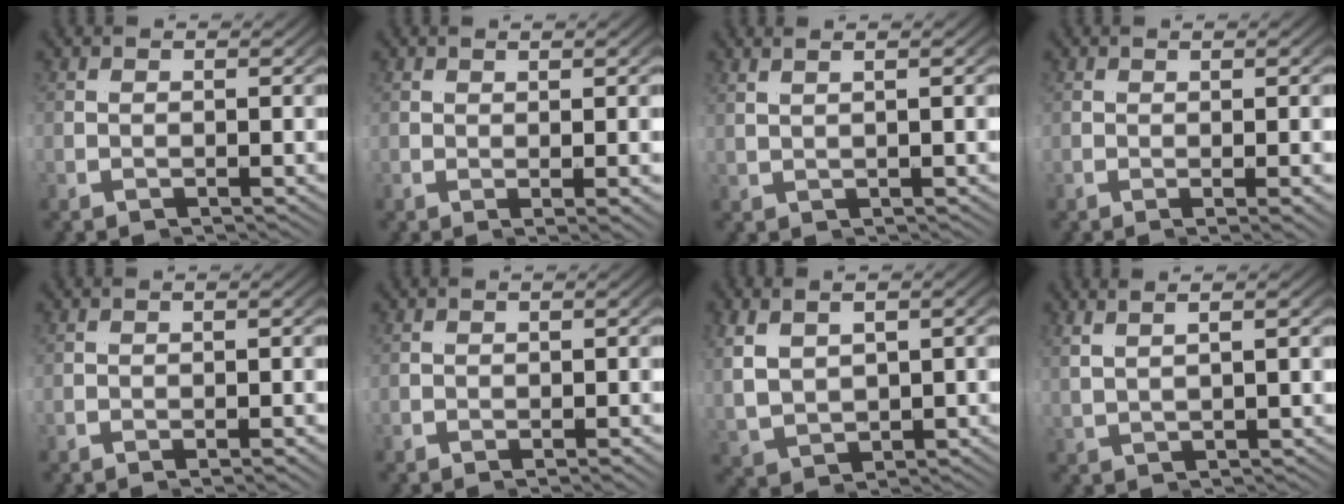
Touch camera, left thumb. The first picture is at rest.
{"total": 3.1, "force": [0.2, -2.6, 1.7], "torque": [-0.014, 0.025, -0.006]}
{"total": 1.4, "force": [0.2, -1.3, 0.5], "torque": [0.008, 0.017, 0.005]}
{"total": 3.1, "force": [-0.2, -2.5, 1.9], "torque": [-0.025, 0.022, -0.010]}
{"total": 1.5, "force": [-1.0, -0.5, 0.9], "torque": [-0.028, 0.003, -0.023]}
{"total": 1.1, "force": [-0.9, -0.3, 0.5], "torque": [-0.023, 0.001, -0.021]}
{"total": 2.3, "force": [0.2, 1.0, 2.1], "torque": [-0.030, 0.001, 0.015]}
{"total": 2.4, "force": [0.4, -2.3, 0.5], "torque": [0.004, 0.026, 0.007]}